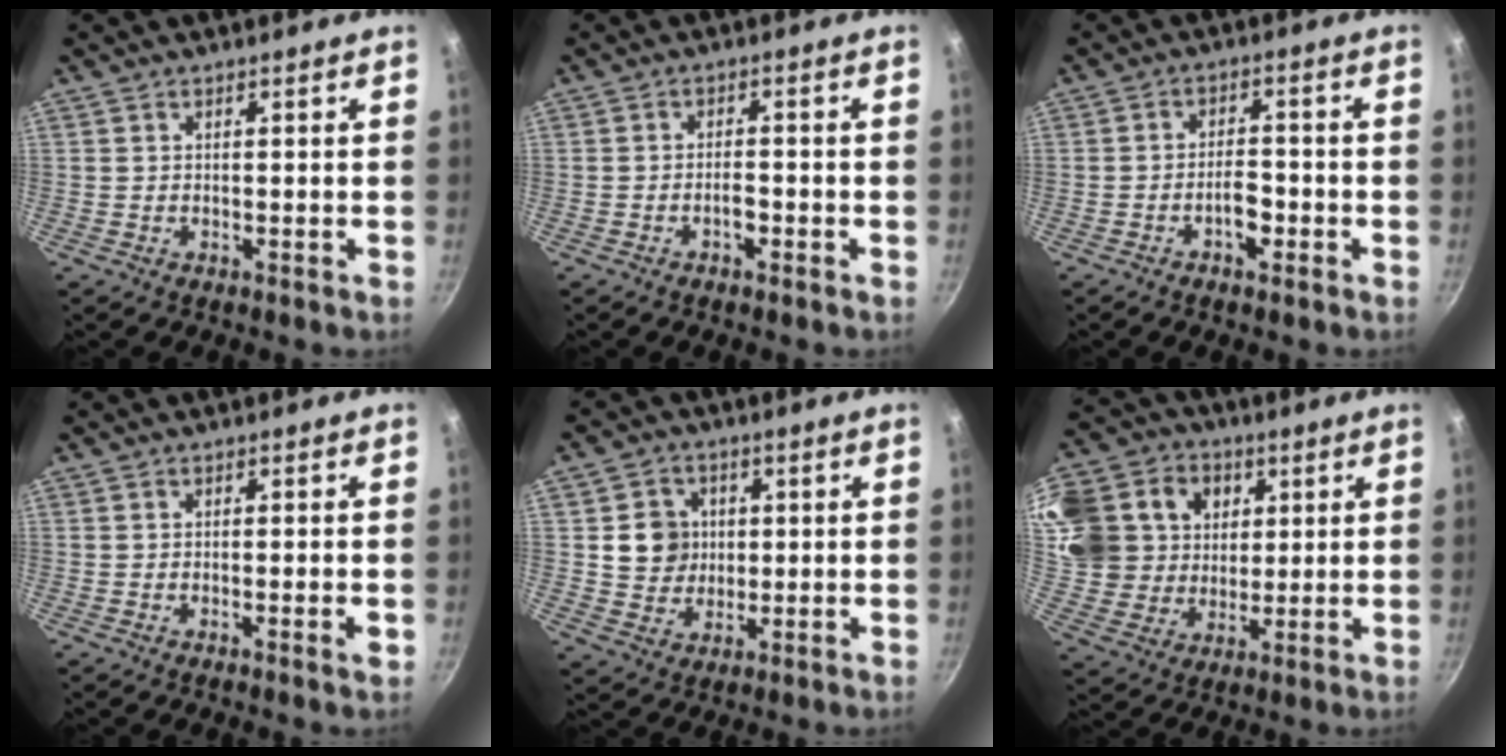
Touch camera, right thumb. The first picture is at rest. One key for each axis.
{"total": 2.3, "fx": -1.2, "fy": 1.0, "fz": 1.6, "tx": -0.019, "ty": 0.016, "tz": -0.022}
{"total": 4.4, "fx": -2.0, "fy": 2.2, "fz": 3.2, "tx": -0.037, "ty": 0.024, "tz": -0.034}
{"total": 1.9, "fx": -0.6, "fy": 0.3, "fz": 1.8, "tx": -0.028, "ty": 0.000, "tz": -0.010}
{"total": 7.6, "fx": 1.0, "fy": 6.9, "fz": 2.8, "tx": -0.012, "ty": 0.001, "tz": 0.018}
{"total": 25.7, "fx": 7.1, "fy": 21.7, "fz": 11.8, "tx": -0.281, "ty": 0.037, "tz": 0.136}